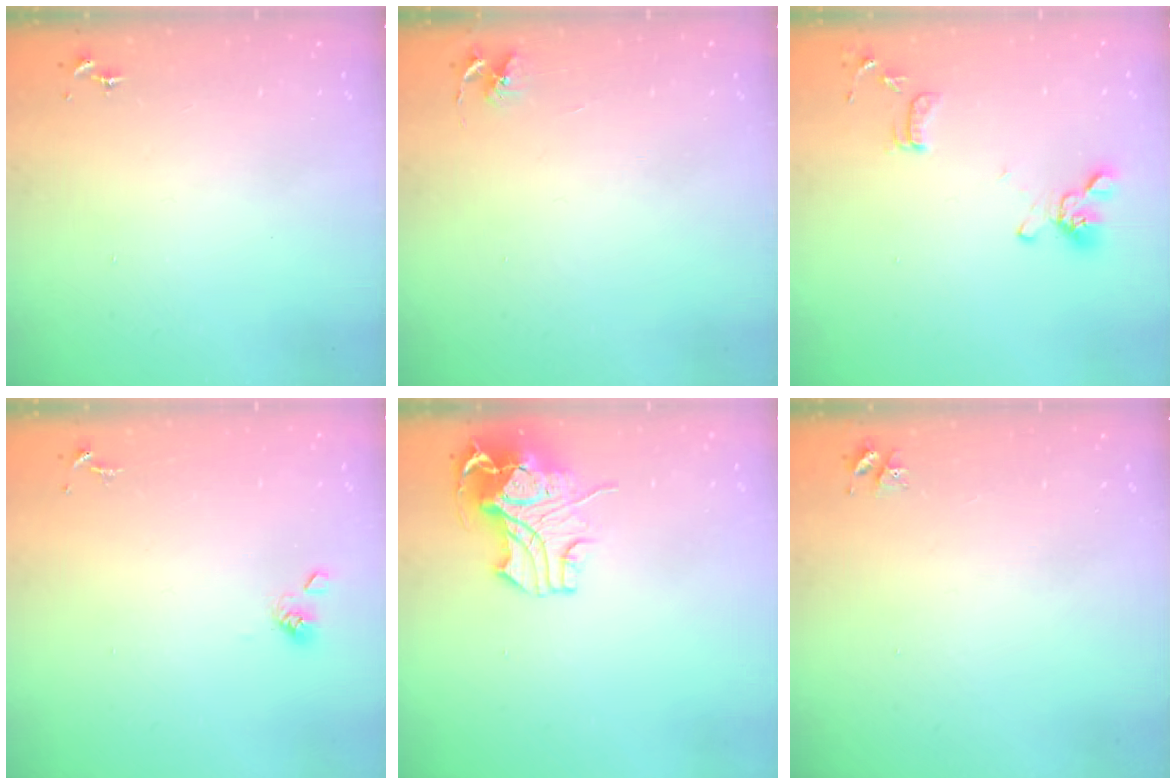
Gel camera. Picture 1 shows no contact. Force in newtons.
{"total": 4.1, "press": 4.0, "slide": 0.5}
{"total": 12.0, "press": 11.9, "slide": 1.8}
{"total": 5.5, "press": 5.1, "slide": 2.1}
{"total": 12.2, "press": 12.0, "slide": 1.9}
{"total": 3.5, "press": 3.5, "slide": 0.5}